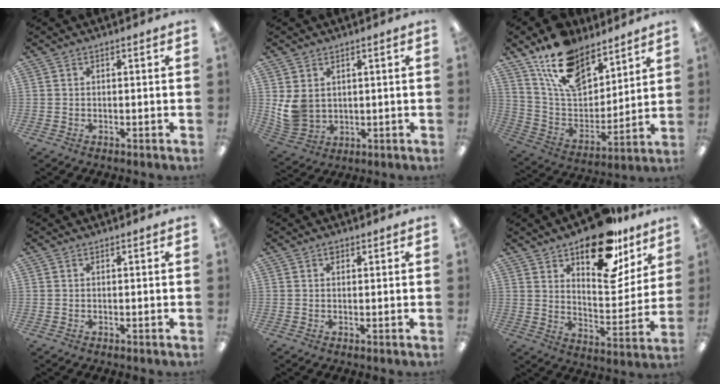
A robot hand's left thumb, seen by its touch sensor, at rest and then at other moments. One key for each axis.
{"total": 7.0, "fx": 2.1, "fy": 5.8, "fz": 3.2, "tx": -0.079, "ty": -0.002, "tz": 0.043}
{"total": 17.0, "fx": 12.6, "fy": 8.6, "fz": 7.5, "tx": -0.152, "ty": -0.068, "tz": 0.235}
{"total": 0.0}
{"total": 1.2, "fx": 0.8, "fy": 0.7, "fz": 0.5, "tx": -0.003, "ty": -0.003, "tz": 0.012}
{"total": 20.3, "fx": 14.3, "fy": 8.9, "fz": 11.3, "tx": -0.155, "ty": -0.086, "tz": 0.240}